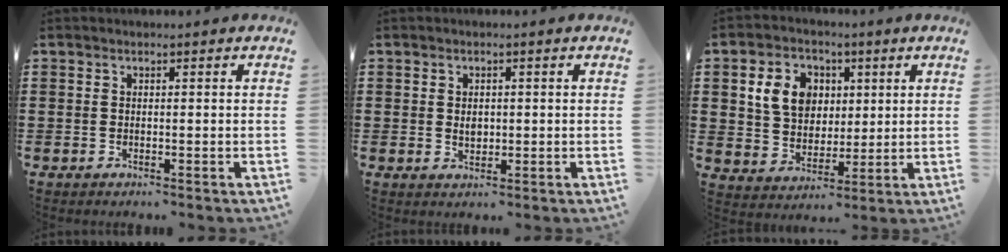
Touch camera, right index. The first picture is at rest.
{"total": 1.8, "force": [0.3, 1.3, 1.2], "torque": [-0.023, 0.008, 0.005]}
{"total": 8.0, "force": [2.4, 6.6, 3.8], "torque": [-0.087, 0.018, 0.042]}